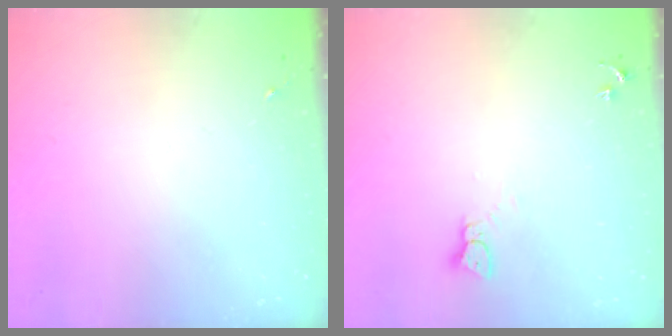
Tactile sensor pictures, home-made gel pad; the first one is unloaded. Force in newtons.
{"total": 2.3, "press": 2.3, "slide": 0.2}